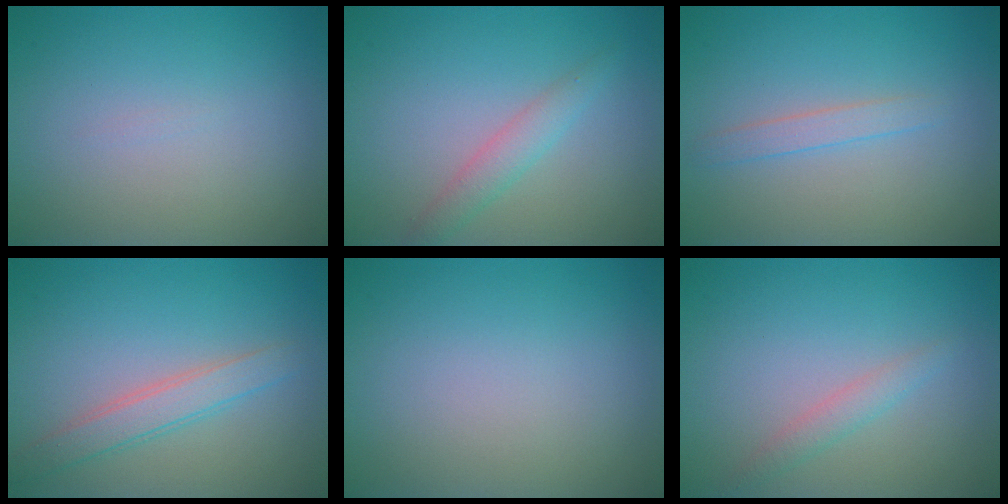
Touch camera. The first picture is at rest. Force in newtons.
{"total": 1.9, "press": 1.9, "slide": 0.1}
{"total": 1.4, "press": 1.4, "slide": 0.0}
{"total": 2.5, "press": 2.5, "slide": 0.1}
{"total": 0.0}
{"total": 1.0, "press": 1.0, "slide": 0.1}